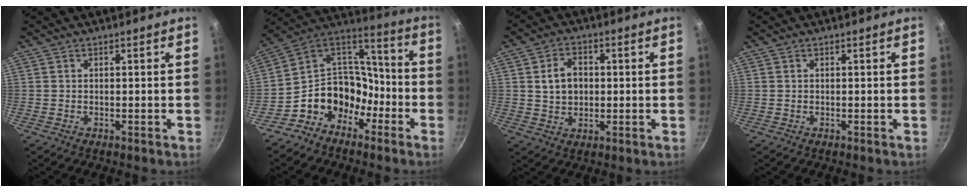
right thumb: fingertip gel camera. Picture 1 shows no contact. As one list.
[{"total": 14.0, "force": [-7.1, 10.5, 5.9], "torque": [-0.055, 0.101, -0.136]}, {"total": 6.6, "force": [0.9, 4.9, 4.3], "torque": [-0.057, 0.003, 0.016]}, {"total": 0.0}]